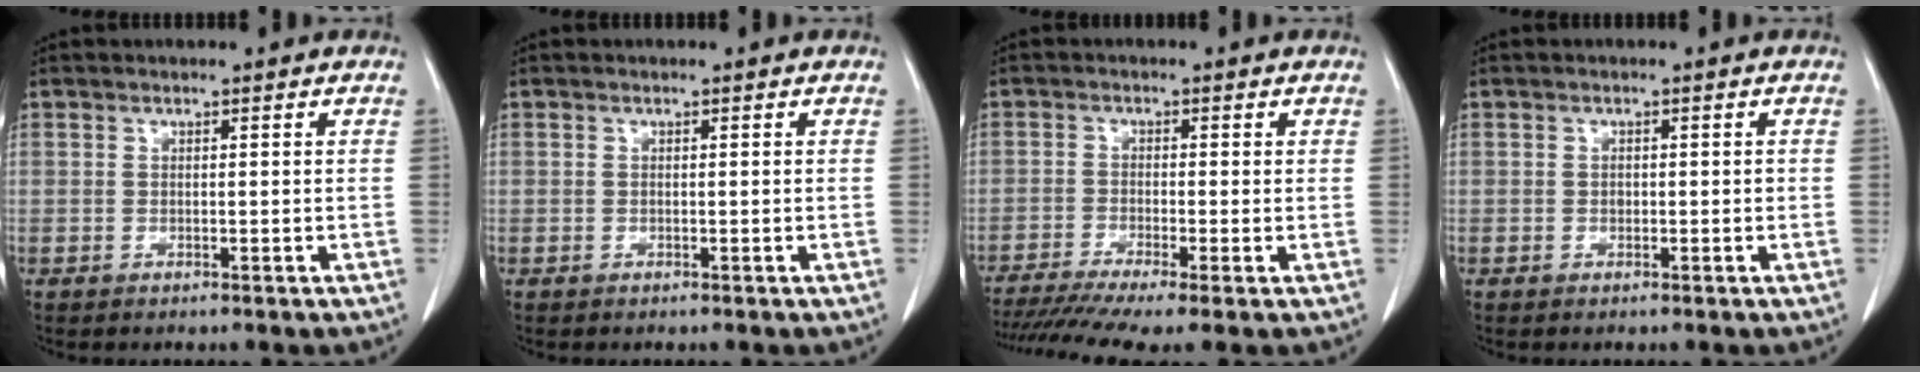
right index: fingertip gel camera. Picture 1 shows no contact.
{"total": 0.0}
{"total": 10.0, "force": [-7.1, 0.9, 7.0], "torque": [-0.118, -0.008, -0.117]}
{"total": 0.9, "force": [-0.1, 0.6, 0.6], "torque": [-0.010, 0.001, -0.002]}